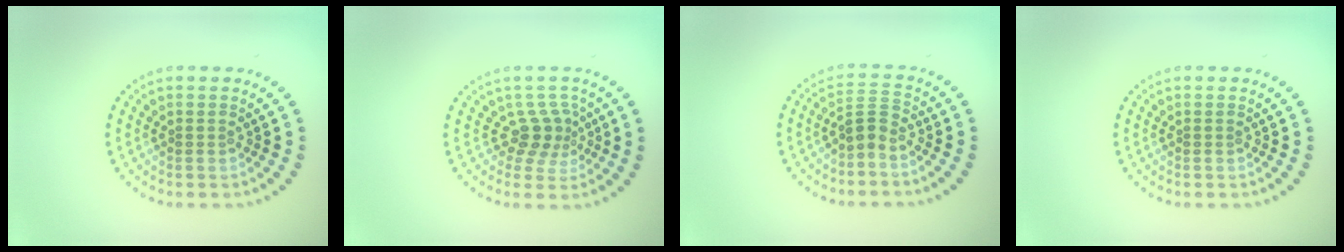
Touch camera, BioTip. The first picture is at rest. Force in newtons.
{"total": 2.6, "press": 1.8, "slide": 1.8}
{"total": 2.2, "press": 1.5, "slide": 1.6}
{"total": 0.0}